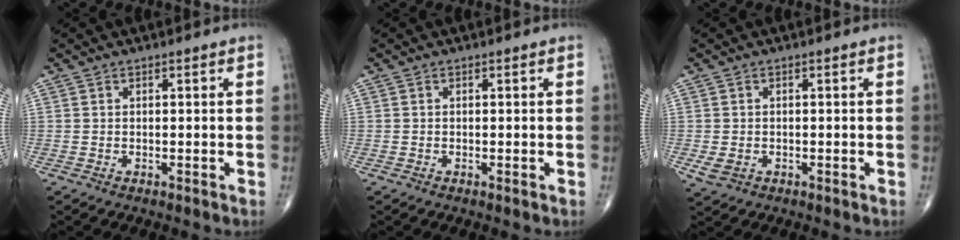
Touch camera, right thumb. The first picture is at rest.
{"total": 0.0}
{"total": 2.6, "force": [-0.6, 2.0, 1.6], "torque": [-0.032, 0.000, -0.005]}